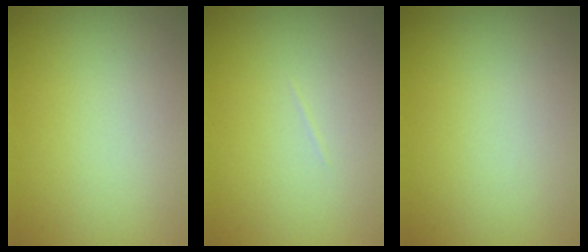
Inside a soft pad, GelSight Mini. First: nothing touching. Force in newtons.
{"total": 0.0}
{"total": 0.0}